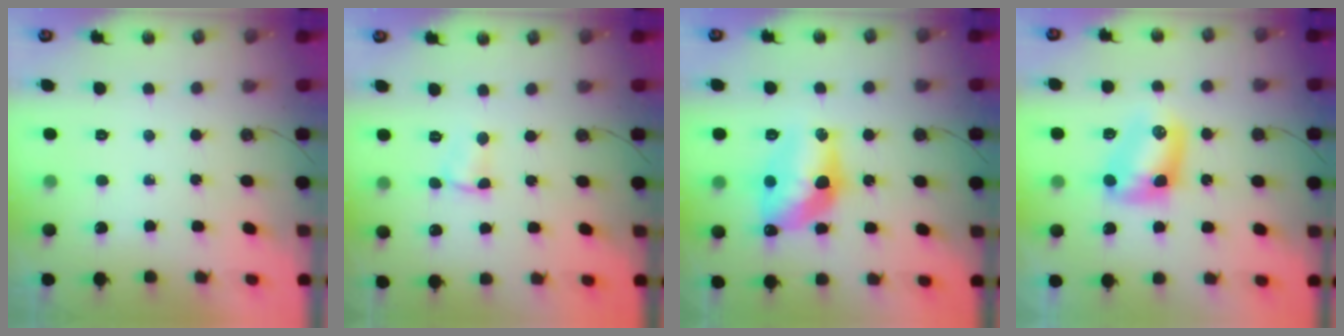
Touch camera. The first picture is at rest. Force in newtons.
{"total": 4.0, "press": 2.2, "slide": 3.3}
{"total": 13.3, "press": 13.3, "slide": 0.9}
{"total": 8.7, "press": 8.7, "slide": 0.3}